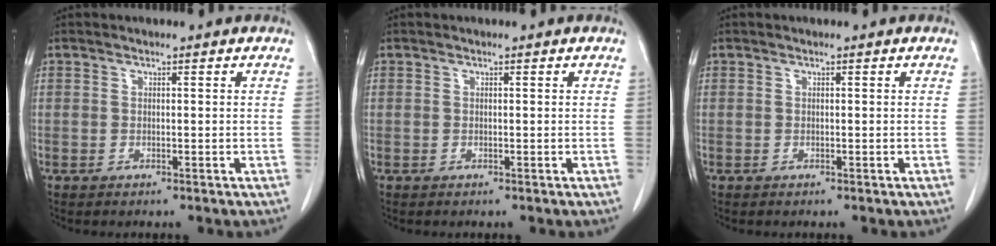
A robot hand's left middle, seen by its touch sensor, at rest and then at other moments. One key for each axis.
{"total": 0.0}
{"total": 0.0}